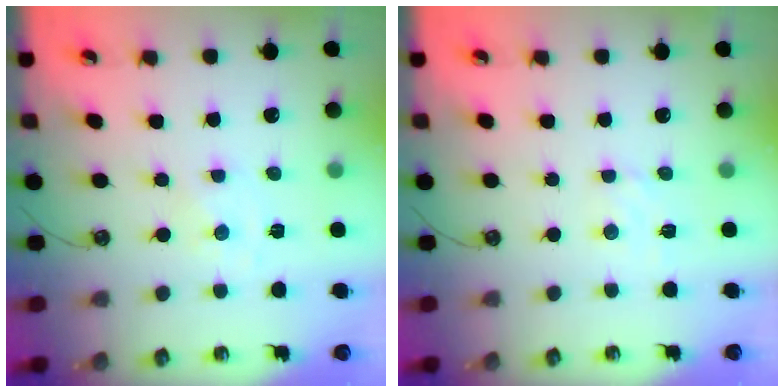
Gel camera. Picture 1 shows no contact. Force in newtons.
{"total": 3.1, "press": 3.1, "slide": 0.4}